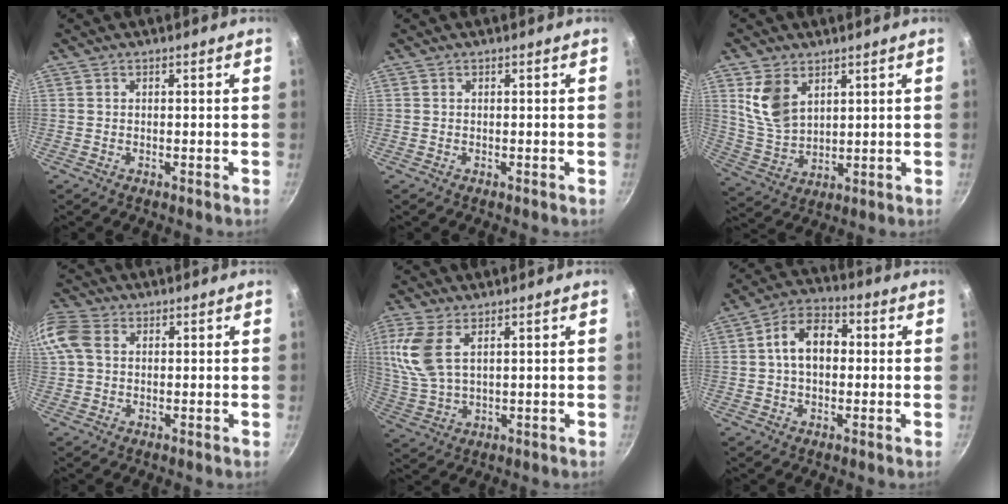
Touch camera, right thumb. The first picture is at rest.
{"total": 0.0}
{"total": 9.4, "force": [4.2, 6.0, 5.9], "torque": [-0.100, -0.028, 0.092]}
{"total": 7.7, "force": [1.9, 5.5, 5.0], "torque": [-0.106, 0.018, 0.027]}
{"total": 9.8, "force": [3.6, 5.0, 7.7], "torque": [-0.166, -0.007, 0.078]}
{"total": 9.8, "force": [0.8, 6.6, 7.3], "torque": [-0.093, 0.028, -0.002]}